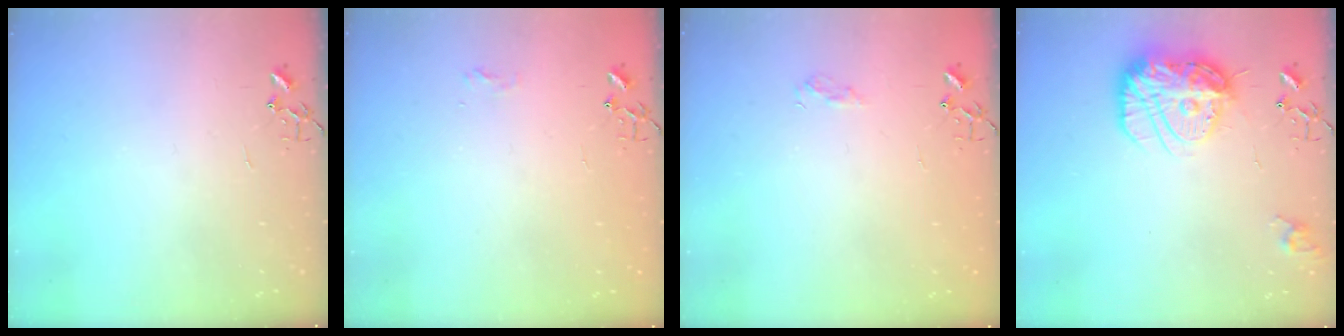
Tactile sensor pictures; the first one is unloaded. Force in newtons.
{"total": 5.6, "press": 5.5, "slide": 0.5}
{"total": 6.3, "press": 6.2, "slide": 0.8}
{"total": 16.7, "press": 16.6, "slide": 1.7}